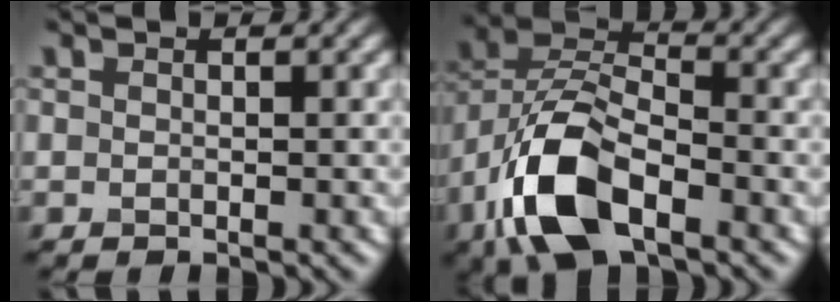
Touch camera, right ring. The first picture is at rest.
{"total": 9.6, "force": [-4.6, 4.5, 7.0], "torque": [-0.147, 0.007, -0.099]}